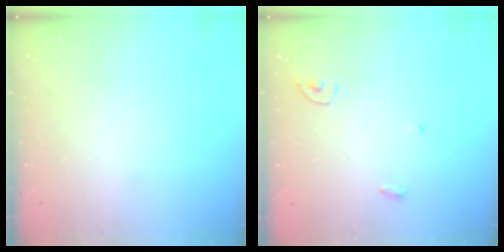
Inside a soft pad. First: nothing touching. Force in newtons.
{"total": 3.4, "press": 3.4, "slide": 0.3}